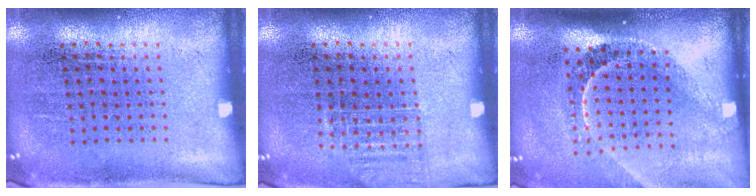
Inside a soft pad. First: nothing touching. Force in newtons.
{"total": 0.9, "press": 0.8, "slide": 0.3}
{"total": 2.2, "press": 1.5, "slide": 1.5}